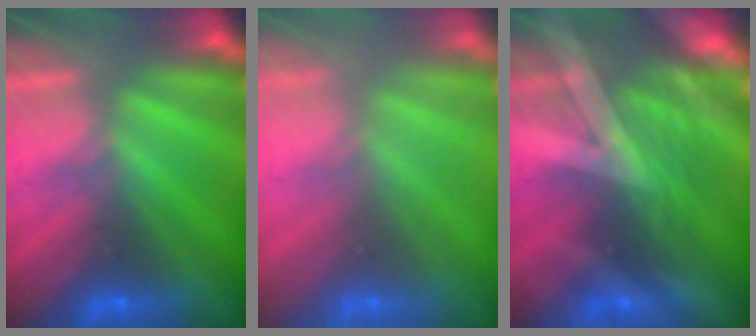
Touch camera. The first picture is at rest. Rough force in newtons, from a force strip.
{"total": 8.0}
{"total": 2.9}